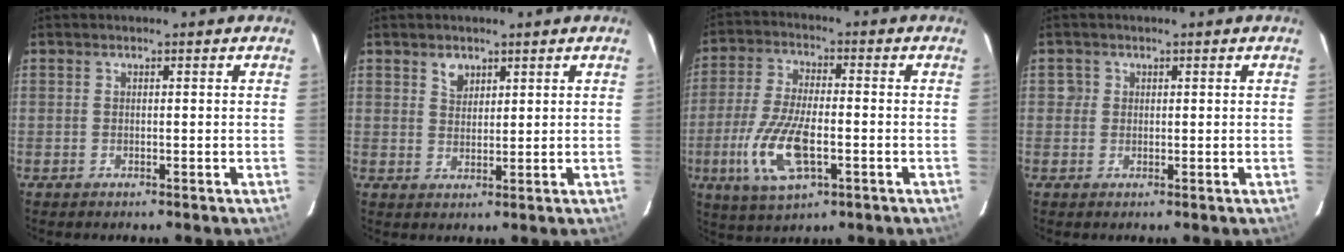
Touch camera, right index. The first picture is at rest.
{"total": 2.9, "force": [1.8, 2.0, 1.1], "torque": [-0.010, 0.007, 0.034]}
{"total": 13.0, "force": [-4.1, 5.0, 11.3], "torque": [-0.242, -0.011, -0.076]}
{"total": 1.5, "force": [0.1, 1.5, 0.0], "torque": [0.007, 0.008, -0.001]}